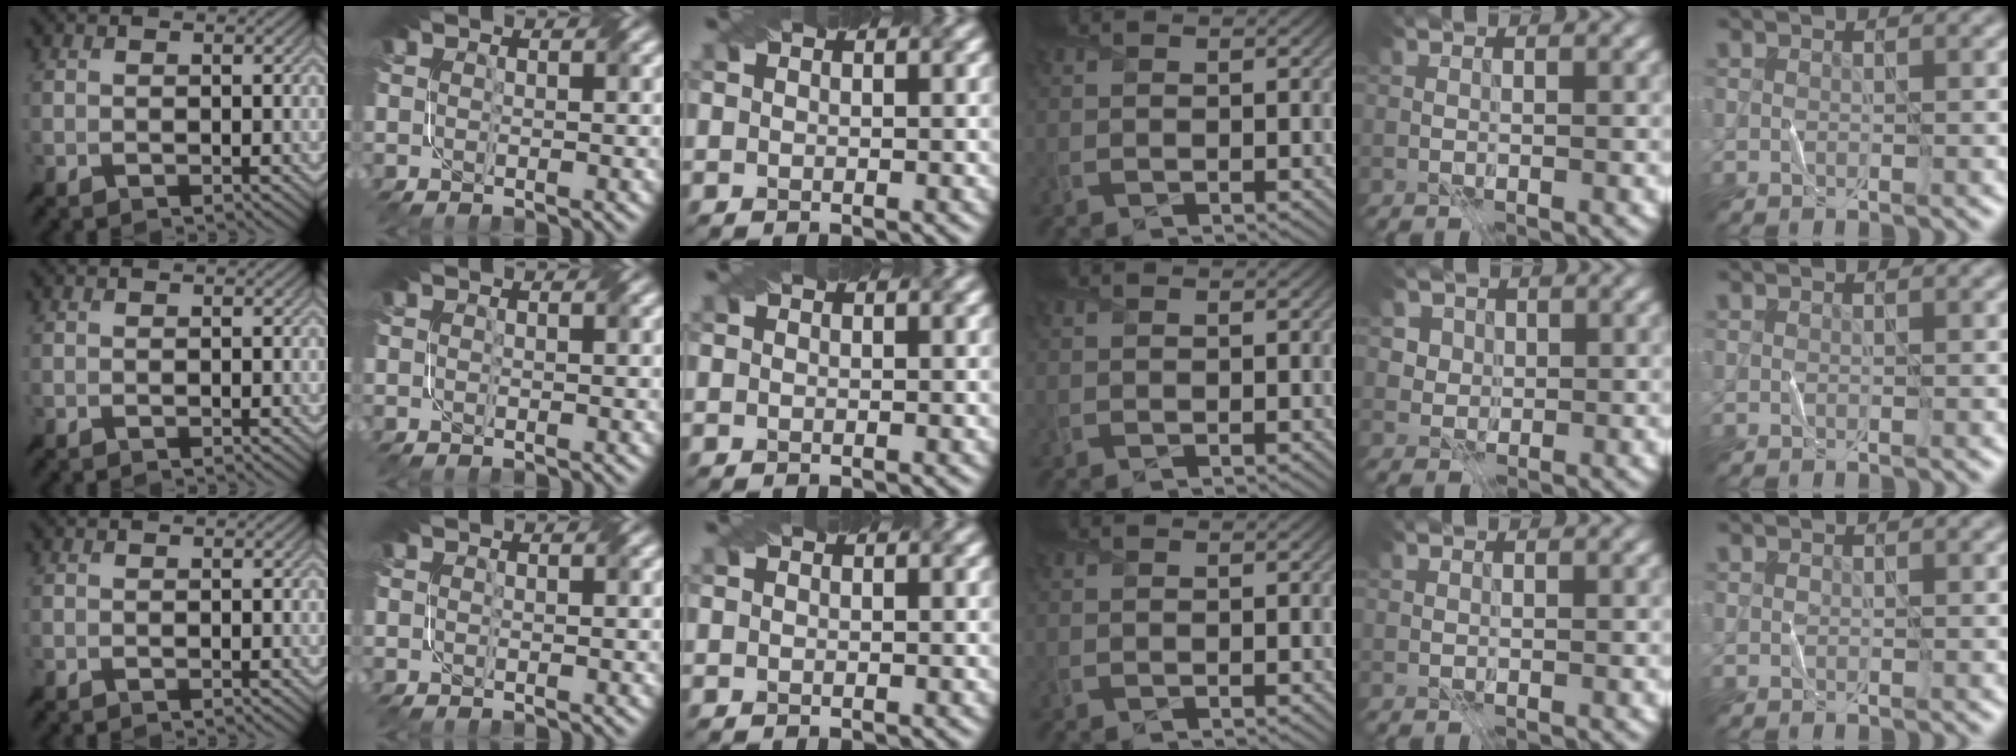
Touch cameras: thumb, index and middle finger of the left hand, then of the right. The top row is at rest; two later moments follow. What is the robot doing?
{"motion": "fold", "object": "file"}